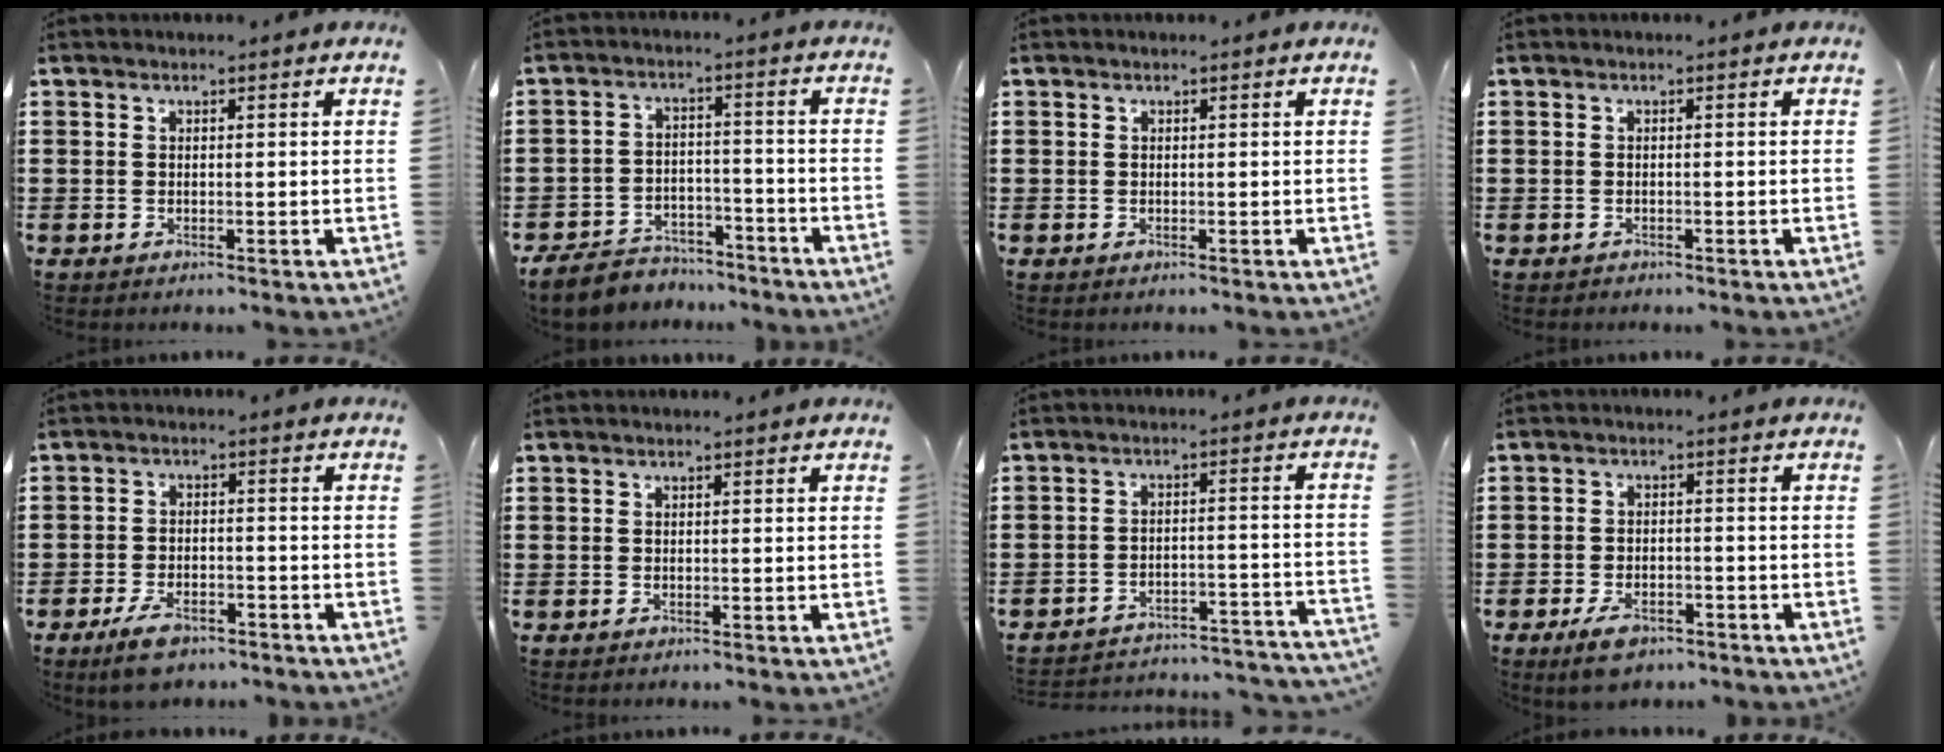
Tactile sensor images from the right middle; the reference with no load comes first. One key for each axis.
{"total": 5.7, "fx": -5.4, "fy": 1.6, "fz": 0.9, "tx": -0.024, "ty": 0.011, "tz": -0.109}
{"total": 0.0}
{"total": 0.7, "fx": -0.5, "fy": 0.4, "fz": -0.1, "tx": 0.000, "ty": 0.005, "tz": -0.014}
{"total": 5.0, "fx": -3.8, "fy": 1.9, "fz": 2.7, "tx": -0.057, "ty": 0.007, "tz": -0.073}
{"total": 0.0}
{"total": 3.6, "fx": -3.5, "fy": 0.2, "fz": 0.9, "tx": -0.022, "ty": -0.008, "tz": -0.076}
{"total": 4.1, "fx": -3.1, "fy": 1.7, "fz": 2.0, "tx": -0.040, "ty": 0.009, "tz": -0.061}